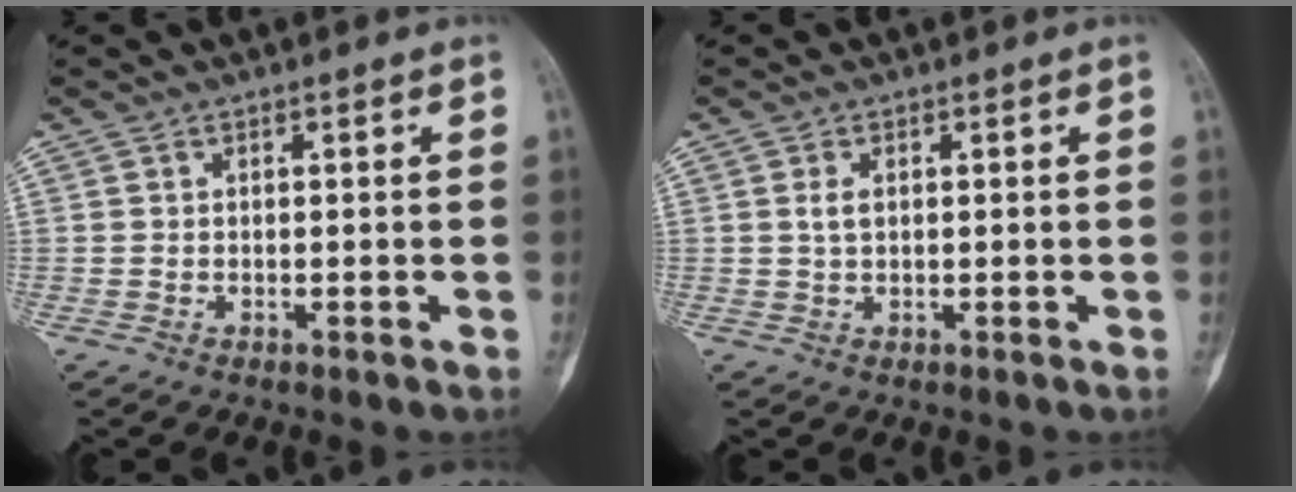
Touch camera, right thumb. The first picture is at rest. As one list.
[{"total": 2.0, "force": [0.5, 1.2, 1.5], "torque": [-0.025, 0.000, 0.008]}]